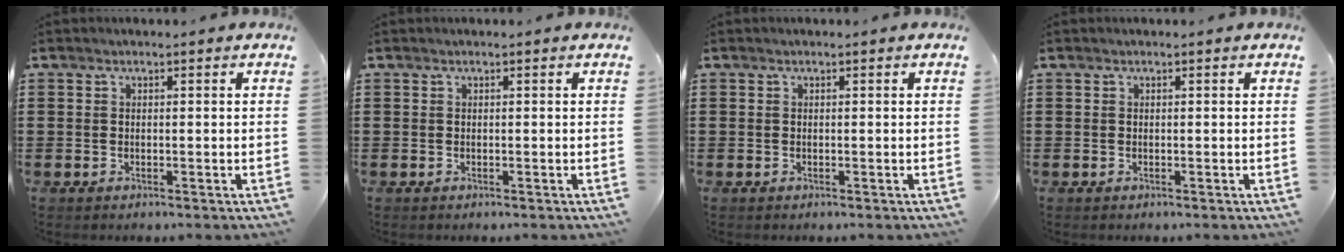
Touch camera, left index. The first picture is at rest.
{"total": 0.0}
{"total": 0.0}
{"total": 0.0}